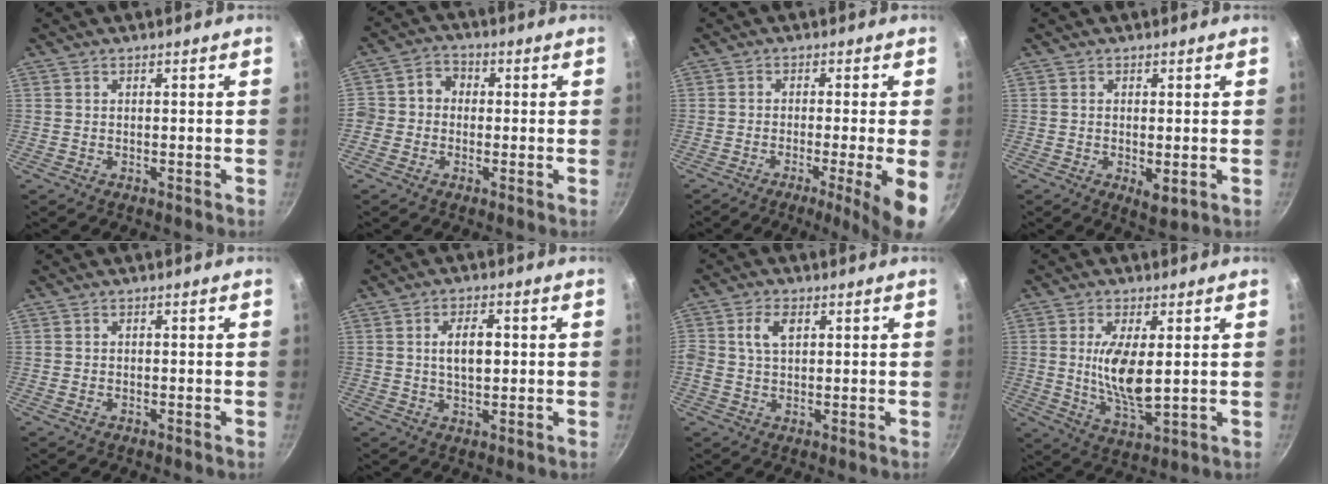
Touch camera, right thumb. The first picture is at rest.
{"total": 5.2, "force": [-0.6, 4.7, 2.1], "torque": [-0.005, 0.013, -0.027]}
{"total": 8.4, "force": [-2.8, 0.2, 8.0], "torque": [-0.116, 0.003, -0.042]}
{"total": 3.4, "force": [-0.5, 1.3, 3.1], "torque": [-0.051, -0.014, -0.006]}
{"total": 0.8, "force": [-0.4, 0.5, 0.5], "torque": [-0.010, 0.001, -0.009]}
{"total": 5.9, "force": [0.6, 3.0, 5.0], "torque": [-0.072, 0.006, 0.010]}
{"total": 5.1, "force": [1.5, 3.1, 3.8], "torque": [-0.062, 0.003, 0.025]}
{"total": 10.0, "force": [1.2, 3.7, 9.2], "torque": [-0.175, -0.018, 0.027]}